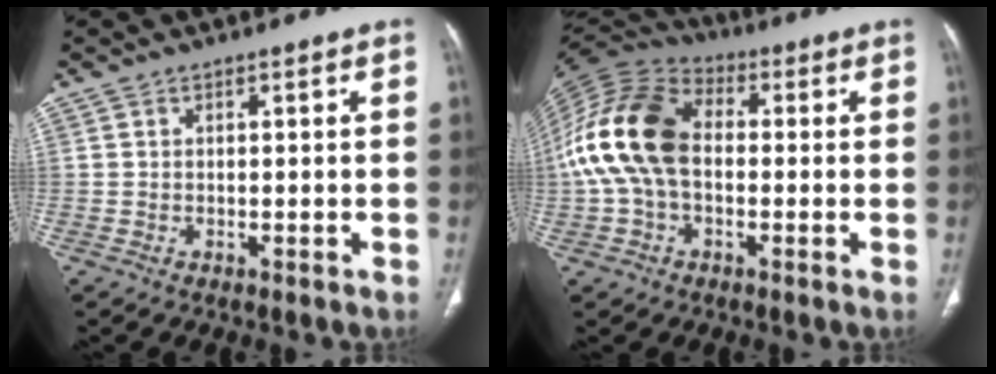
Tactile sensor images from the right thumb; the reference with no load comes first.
{"total": 17.0, "force": [-0.2, 11.1, 12.8], "torque": [-0.263, 0.035, -0.014]}